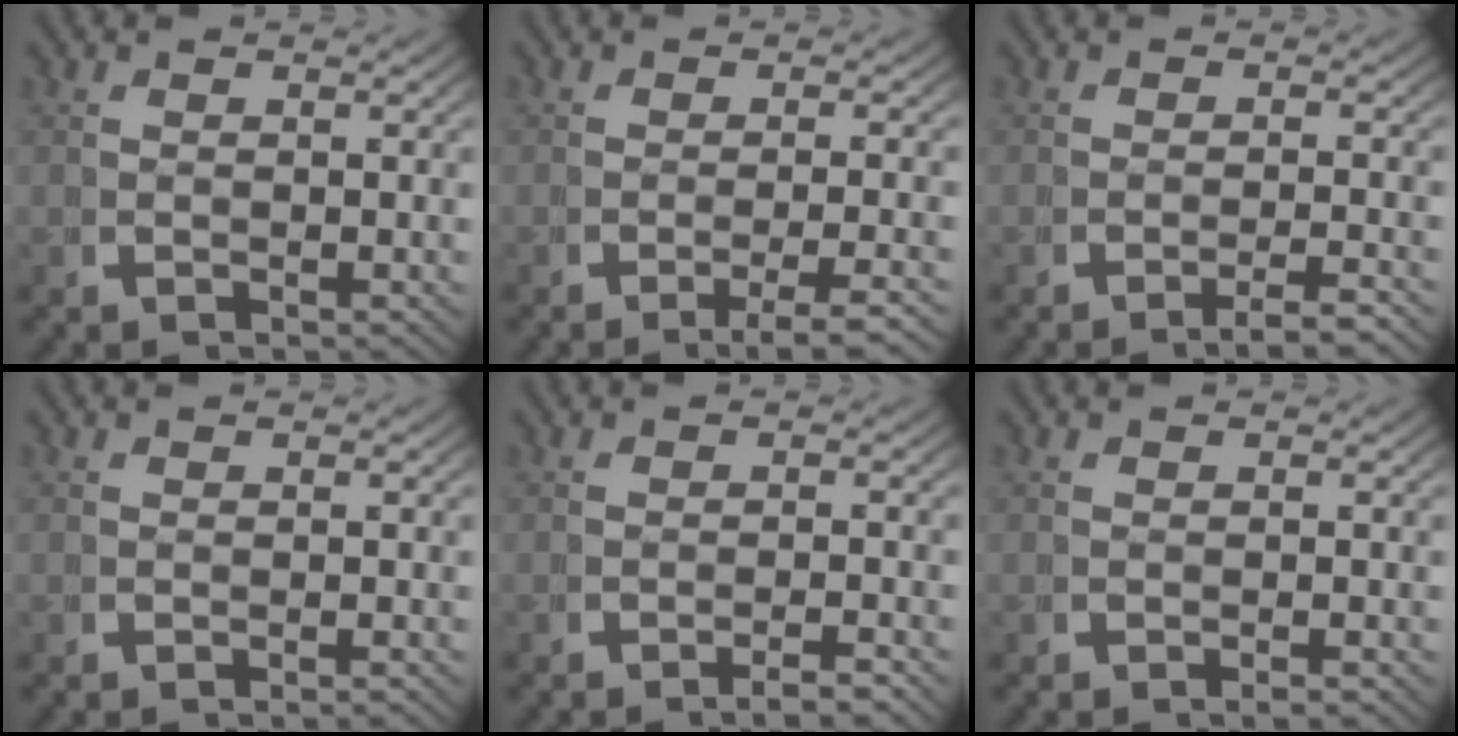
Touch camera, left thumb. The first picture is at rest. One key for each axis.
{"total": 3.0, "fx": -1.7, "fy": 0.4, "fz": 2.5, "tx": -0.042, "ty": 0.000, "tz": -0.029}
{"total": 2.4, "fx": -1.5, "fy": 0.1, "fz": 1.8, "tx": -0.029, "ty": 0.003, "tz": -0.030}
{"total": 0.6, "fx": -0.4, "fy": -0.1, "fz": 0.4, "tx": -0.004, "ty": 0.005, "tz": -0.008}
{"total": 1.6, "fx": -1.1, "fy": 0.0, "fz": 1.2, "tx": -0.017, "ty": 0.004, "tz": -0.024}
{"total": 0.6, "fx": -0.4, "fy": 0.0, "fz": 0.5, "tx": -0.007, "ty": 0.004, "tz": -0.010}